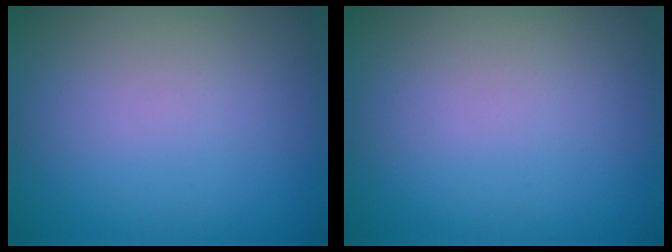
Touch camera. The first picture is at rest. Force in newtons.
{"total": 0.0}